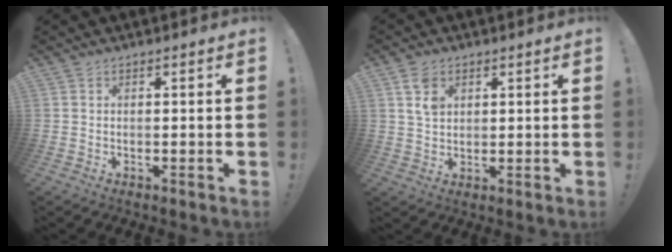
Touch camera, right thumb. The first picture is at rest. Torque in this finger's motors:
{"motor_torque": [-0.22, 0.58, 0.11, 0.11, -0.04]}